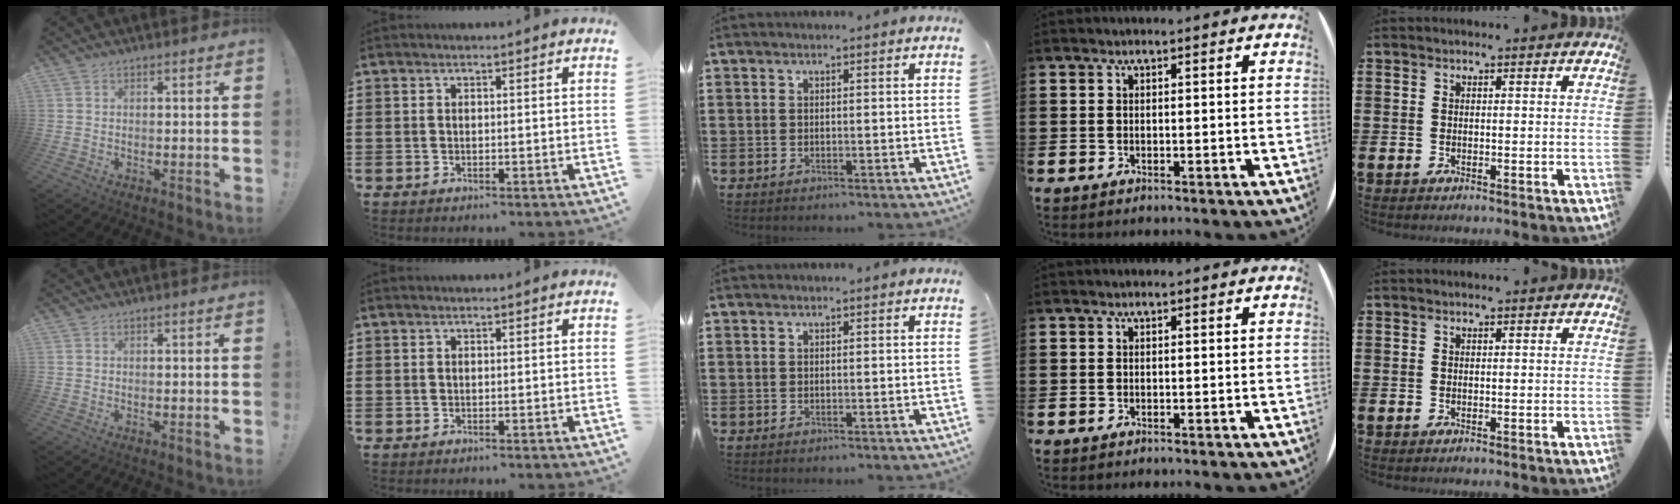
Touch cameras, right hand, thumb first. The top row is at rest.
{}